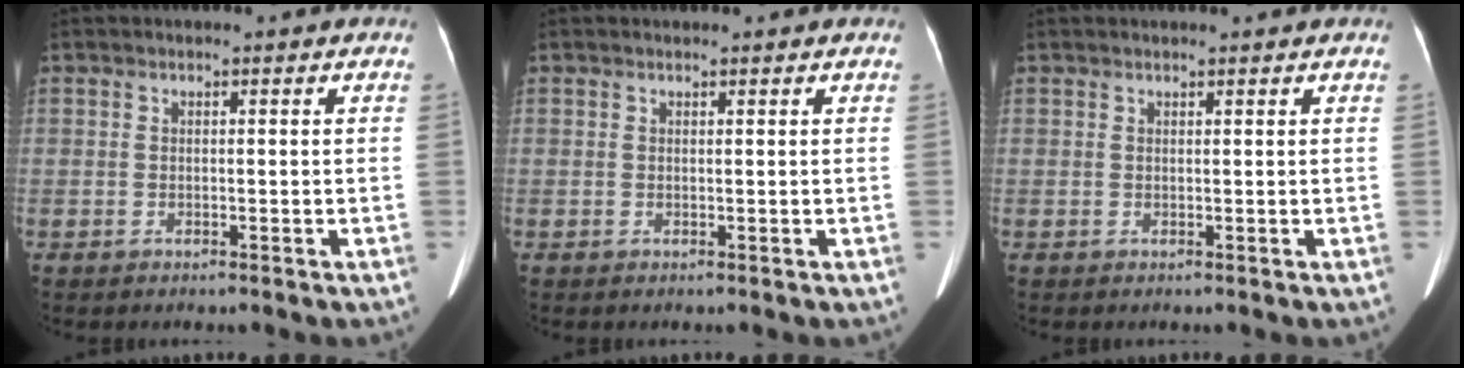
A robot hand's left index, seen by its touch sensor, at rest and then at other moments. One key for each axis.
{"total": 0.9, "fx": 0.9, "fy": 0.1, "fz": 0.2, "tx": -0.002, "ty": 0.012, "tz": 0.013}
{"total": 1.8, "fx": 1.7, "fy": -0.1, "fz": 0.5, "tx": -0.007, "ty": 0.019, "tz": 0.024}